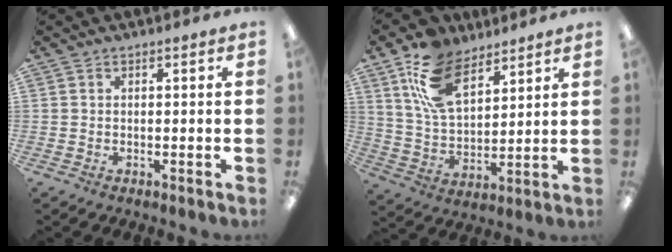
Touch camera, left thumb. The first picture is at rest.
{"total": 15.5, "force": [9.1, 8.6, 9.1], "torque": [-0.187, -0.020, 0.172]}